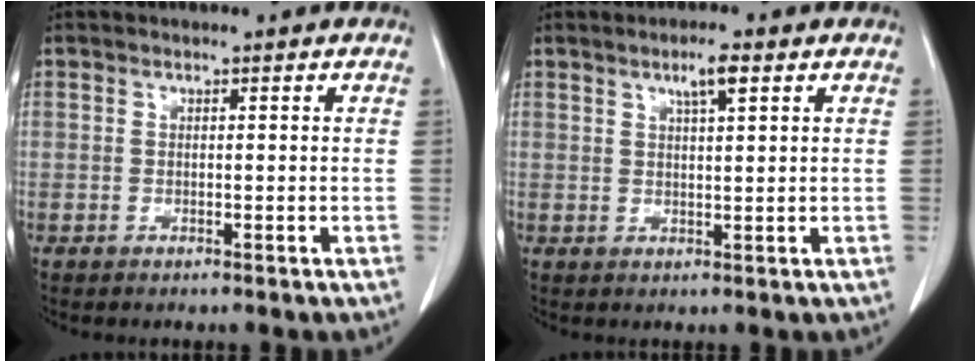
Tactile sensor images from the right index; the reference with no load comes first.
{"total": 3.3, "force": [1.8, 0.3, 2.7], "torque": [-0.049, 0.001, 0.032]}